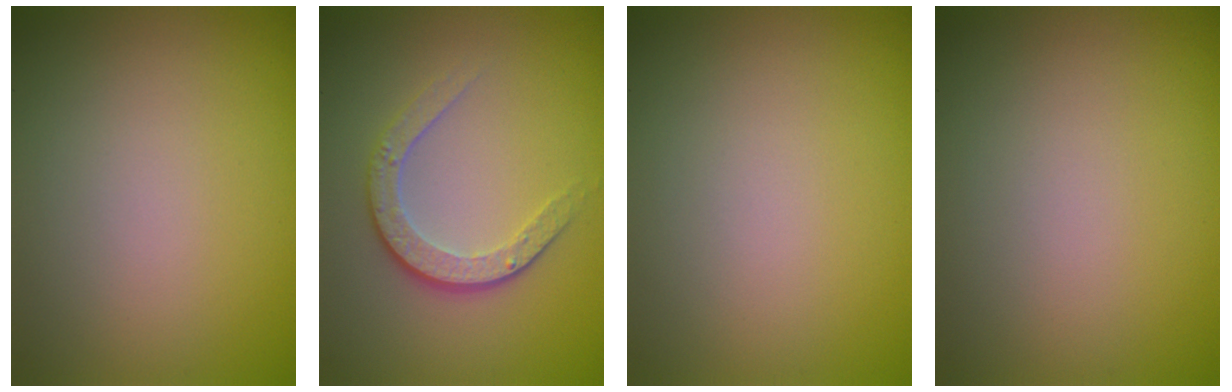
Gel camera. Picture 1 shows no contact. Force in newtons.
{"total": 3.5, "press": 2.7, "slide": 2.3}
{"total": 0.0}
{"total": 0.0}